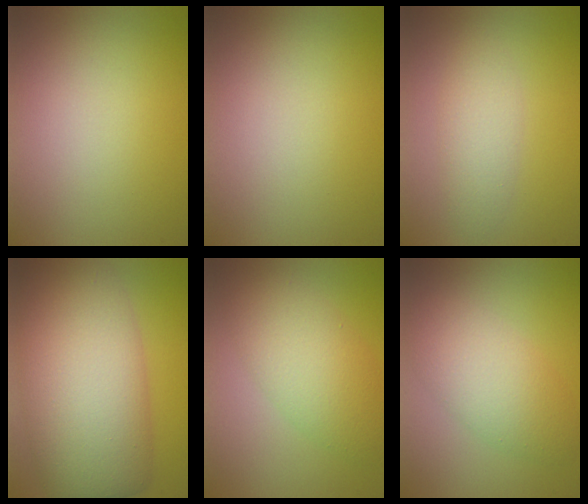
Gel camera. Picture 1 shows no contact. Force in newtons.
{"total": 0.0}
{"total": 2.3, "press": 2.3, "slide": 0.1}
{"total": 12.0, "press": 12.0, "slide": 0.5}
{"total": 4.9, "press": 4.9, "slide": 0.1}
{"total": 4.2, "press": 4.2, "slide": 0.1}